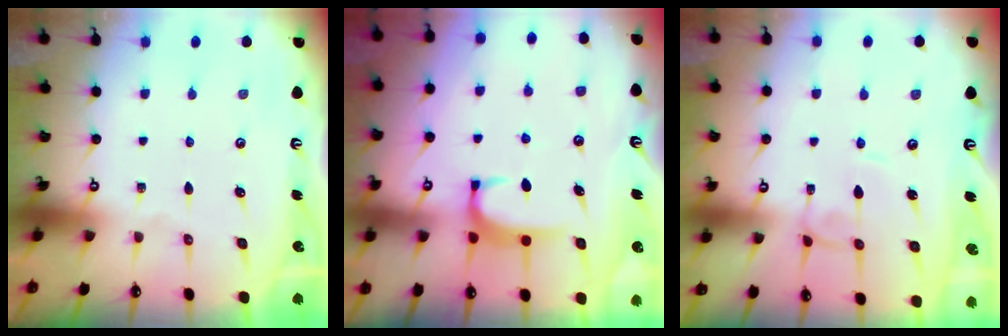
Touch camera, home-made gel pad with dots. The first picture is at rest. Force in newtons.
{"total": 1.9, "press": 1.8, "slide": 0.5}
{"total": 0.6, "press": 0.5, "slide": 0.3}